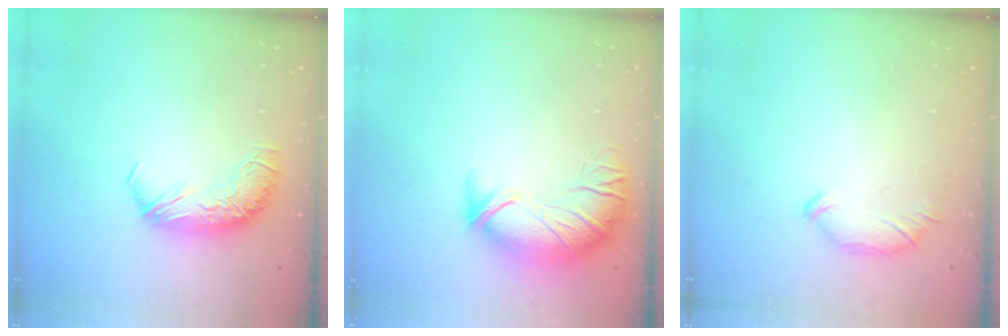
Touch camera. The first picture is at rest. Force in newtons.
{"total": 2.7, "press": 1.2, "slide": 2.4}
{"total": 6.4, "press": 6.3, "slide": 0.6}